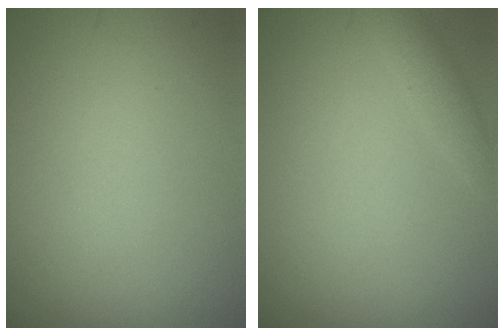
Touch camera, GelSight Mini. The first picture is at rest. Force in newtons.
{"total": 1.3, "press": 1.3, "slide": 0.1}